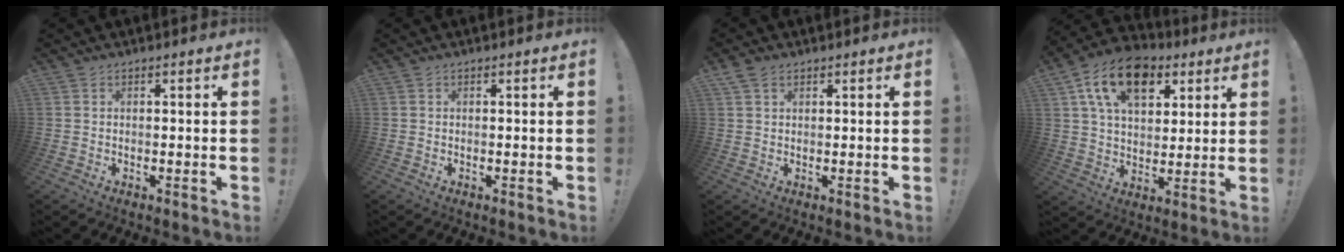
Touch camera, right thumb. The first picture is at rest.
{"total": 0.0}
{"total": 2.9, "force": [1.7, 1.7, 1.6], "torque": [-0.031, 0.000, 0.032]}
{"total": 16.6, "force": [7.9, 10.5, 10.1], "torque": [-0.162, -0.025, 0.145]}